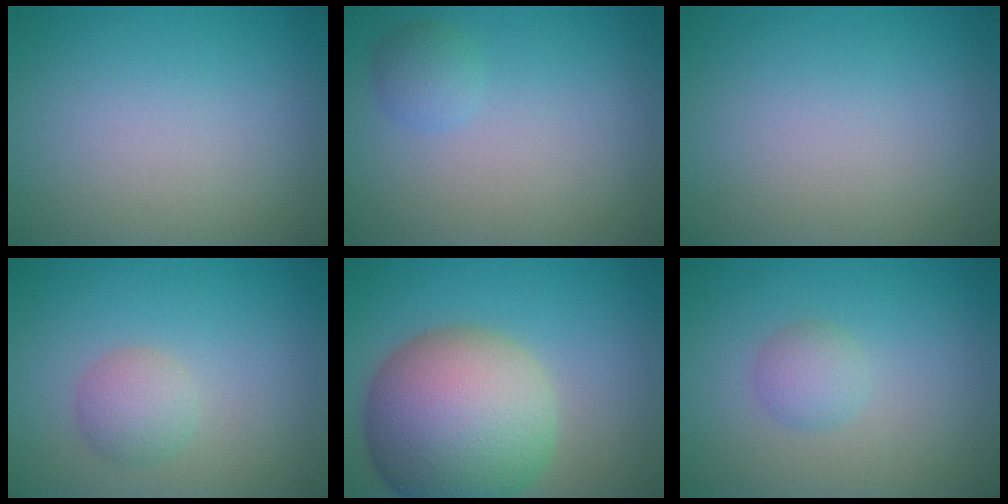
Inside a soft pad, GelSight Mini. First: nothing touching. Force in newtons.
{"total": 1.5, "press": 1.5, "slide": 0.1}
{"total": 0.0}
{"total": 2.3, "press": 2.3, "slide": 0.0}
{"total": 13.0, "press": 12.9, "slide": 0.7}
{"total": 1.7, "press": 1.7, "slide": 0.1}